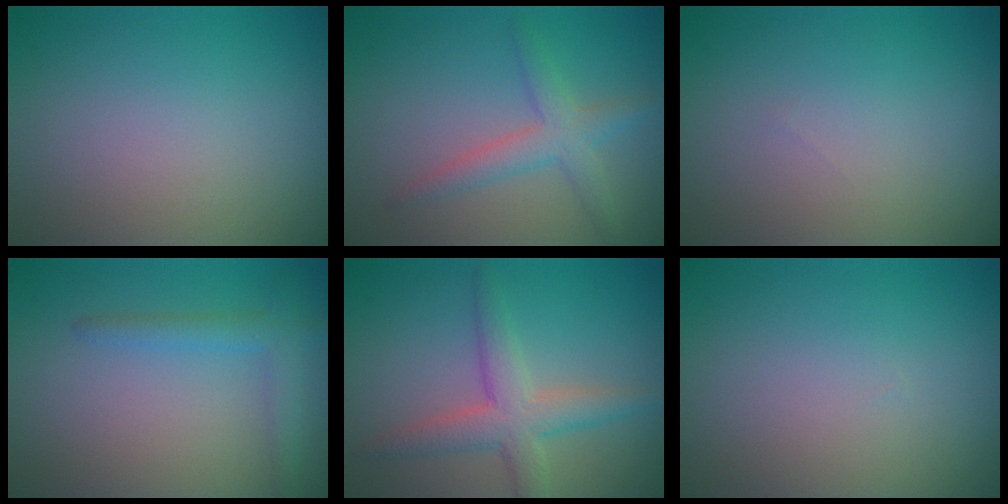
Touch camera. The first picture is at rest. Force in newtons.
{"total": 2.9, "press": 2.9, "slide": 0.1}
{"total": 0.0}
{"total": 2.3, "press": 2.3, "slide": 0.1}
{"total": 4.0, "press": 4.0, "slide": 0.2}
{"total": 0.0}